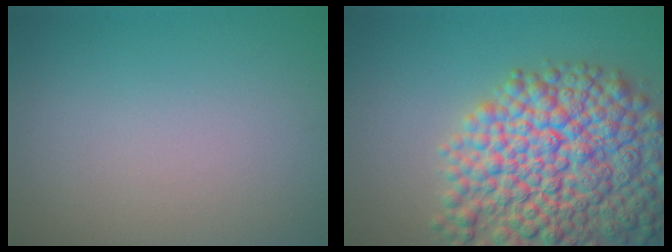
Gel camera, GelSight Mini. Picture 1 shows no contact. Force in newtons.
{"total": 12.8, "press": 12.8, "slide": 0.6}